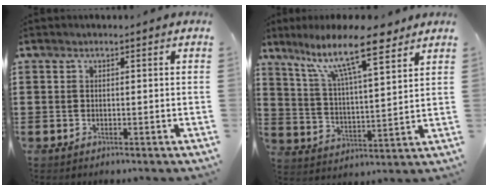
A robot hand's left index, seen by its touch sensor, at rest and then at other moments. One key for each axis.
{"total": 12.8, "fx": 9.4, "fy": 2.6, "fz": 8.3, "tx": -0.168, "ty": -0.035, "tz": 0.160}